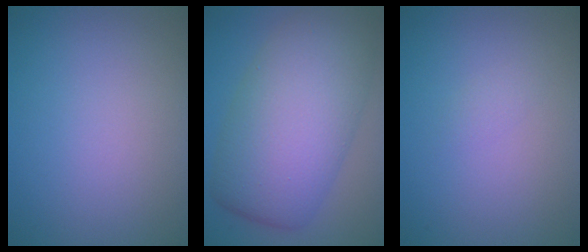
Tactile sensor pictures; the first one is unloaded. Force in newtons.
{"total": 10.3, "press": 10.3, "slide": 0.5}
{"total": 0.7, "press": 0.7, "slide": 0.1}